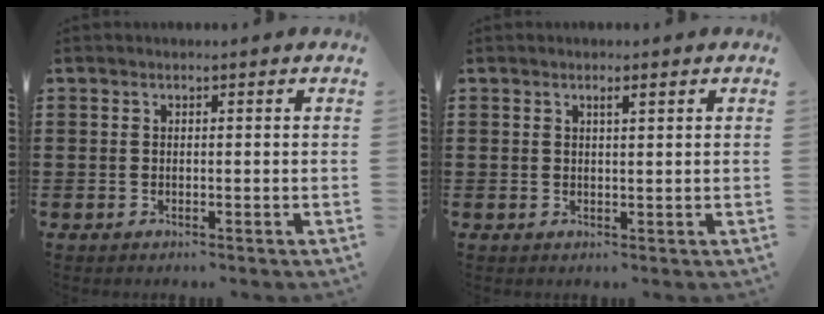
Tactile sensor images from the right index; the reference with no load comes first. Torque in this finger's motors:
{"motor_torque": [0.04, -0.03, 0.00, 0.02]}